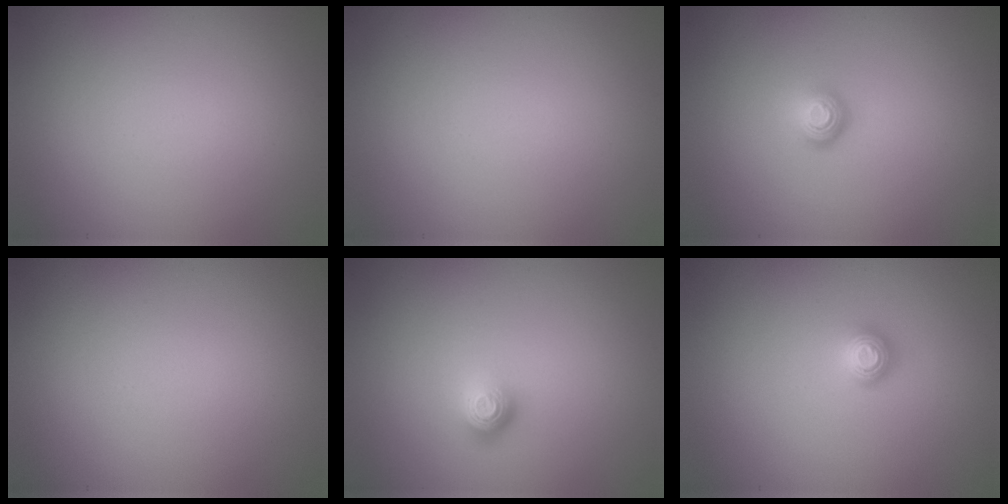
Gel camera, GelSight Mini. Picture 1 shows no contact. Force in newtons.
{"total": 0.0}
{"total": 1.6, "press": 1.0, "slide": 1.3}
{"total": 0.0}
{"total": 1.6, "press": 1.1, "slide": 1.2}
{"total": 1.1, "press": 1.1, "slide": 0.1}